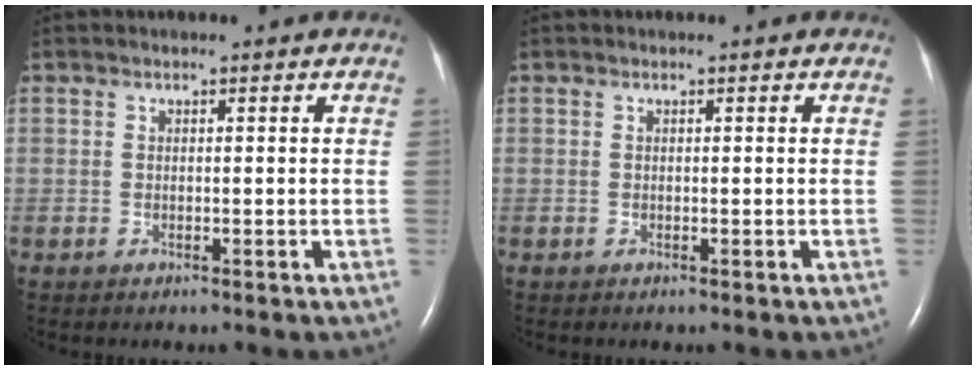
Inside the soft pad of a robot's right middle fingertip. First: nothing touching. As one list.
[{"total": 0.0}]